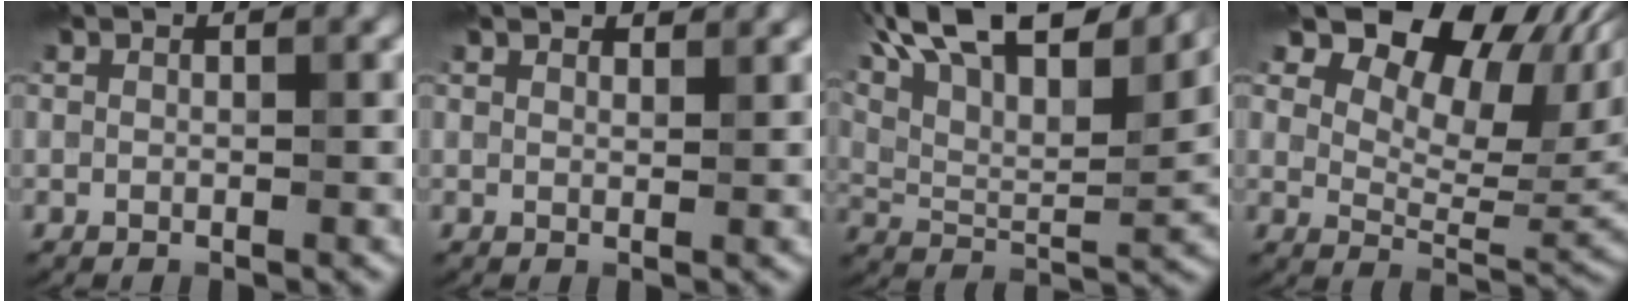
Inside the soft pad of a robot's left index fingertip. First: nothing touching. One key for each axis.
{"total": 2.1, "fx": 1.9, "fy": 0.6, "fz": 0.7, "tx": -0.016, "ty": 0.004, "tz": 0.026}
{"total": 16.8, "fx": 10.7, "fy": 6.6, "fz": 11.2, "tx": -0.208, "ty": 0.055, "tz": 0.169}
{"total": 12.0, "fx": 7.6, "fy": 5.6, "fz": 7.3, "tx": -0.114, "ty": 0.011, "tz": 0.128}